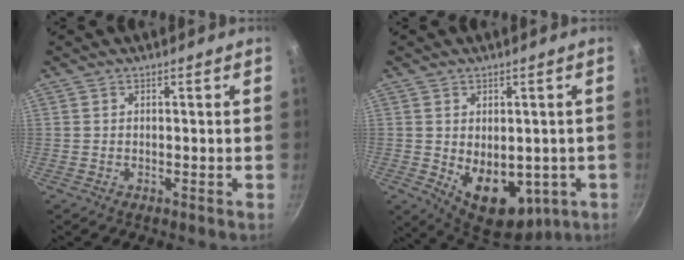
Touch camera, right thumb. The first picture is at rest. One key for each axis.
{"total": 13.5, "fx": -2.3, "fy": 9.0, "fz": 9.8, "tx": -0.107, "ty": -0.020, "tz": -0.008}